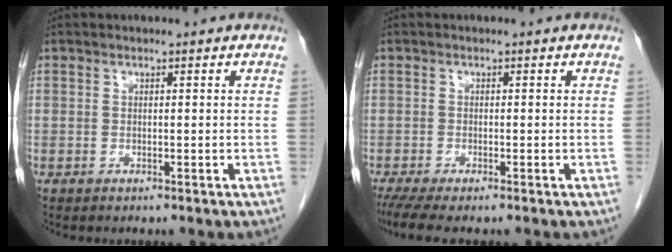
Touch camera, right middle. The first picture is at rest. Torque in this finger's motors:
{"motor_torque": [0.68, -0.33, 0.05, 0.05]}